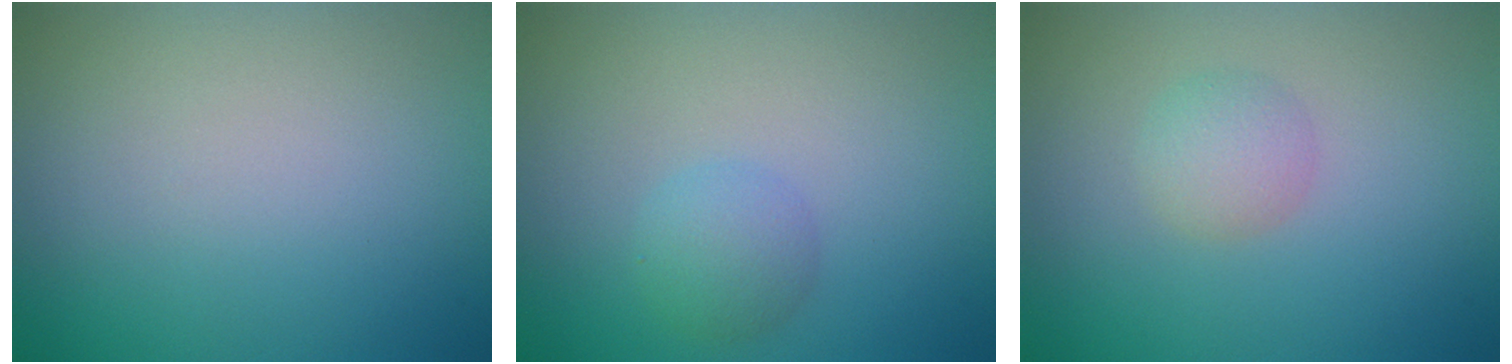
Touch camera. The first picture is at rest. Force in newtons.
{"total": 2.1, "press": 2.1, "slide": 0.1}
{"total": 2.0, "press": 2.0, "slide": 0.0}